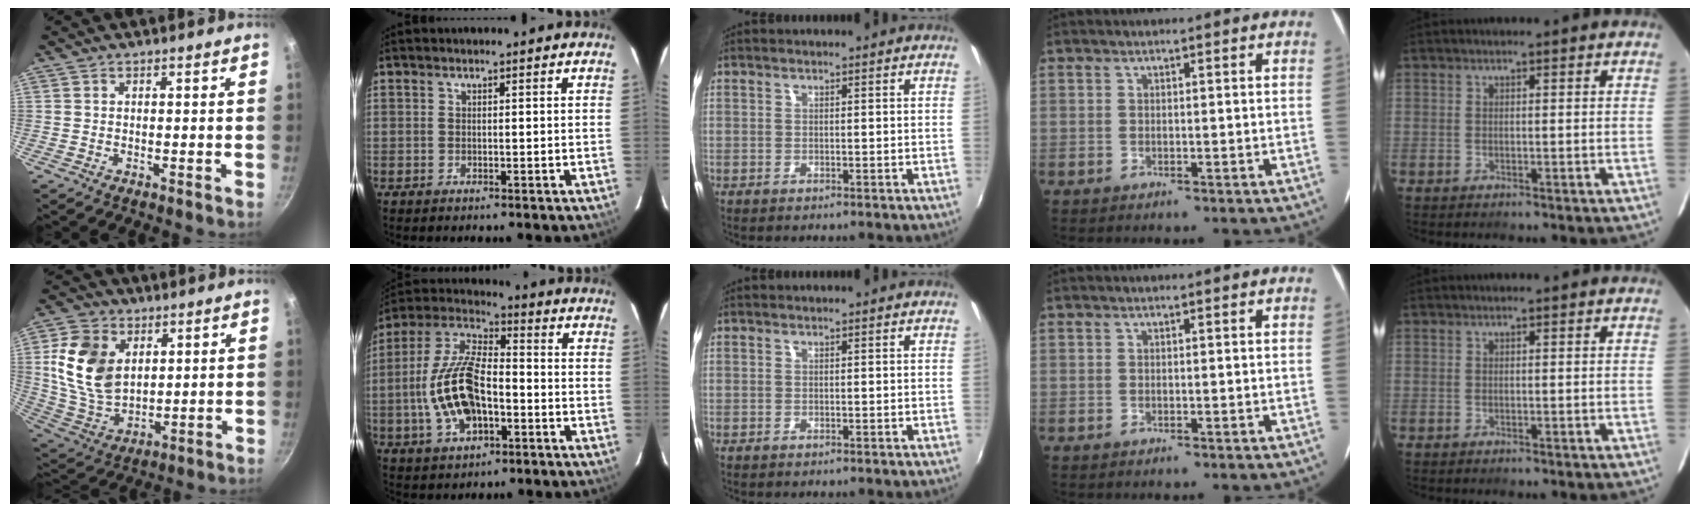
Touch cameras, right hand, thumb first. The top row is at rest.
{"thumb": {"total": 15.0, "force": [3.8, 10.4, 10.1], "torque": [-0.173, -0.019, 0.085]}, "index": {"total": 15.6, "force": [-3.7, 7.5, 13.2], "torque": [-0.280, 0.006, -0.067]}}